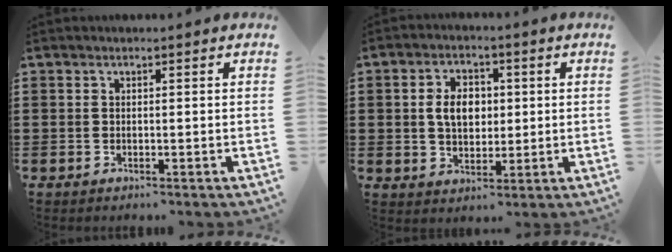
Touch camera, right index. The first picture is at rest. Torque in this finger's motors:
{"motor_torque": [0.84, 0.64, 0.25, 0.12]}